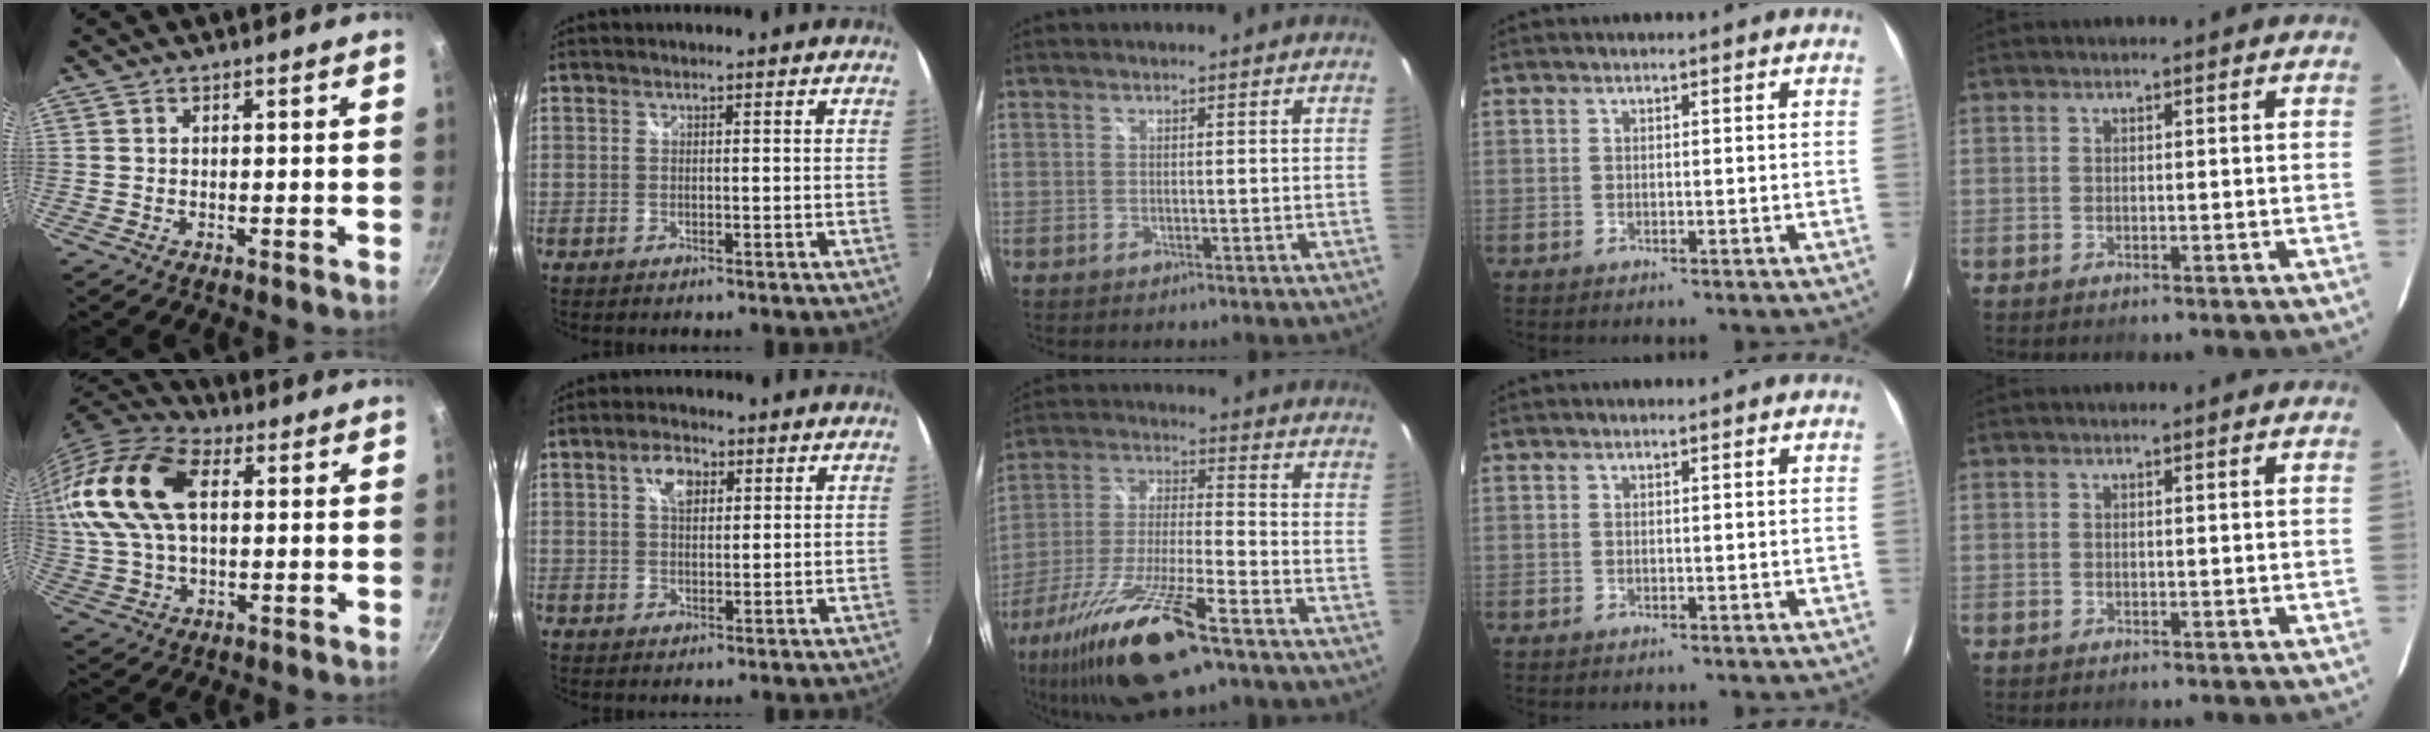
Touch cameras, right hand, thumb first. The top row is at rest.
{"thumb": {"total": 19.7, "force": [4.7, 11.6, 15.2], "torque": [-0.304, 0.017, 0.077]}, "index": {"total": 4.7, "force": [1.8, 2.7, 3.4], "torque": [-0.057, 0.011, 0.032]}, "middle": {"total": 19.7, "force": [-12.8, 3.7, 14.6], "torque": [-0.296, -0.040, -0.234]}}